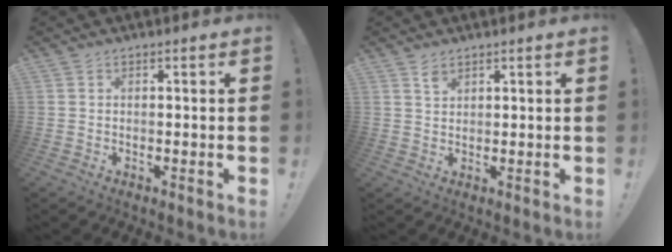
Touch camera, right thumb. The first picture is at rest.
{"total": 2.4, "force": [1.8, 1.3, 0.9], "torque": [0.003, -0.017, 0.030]}